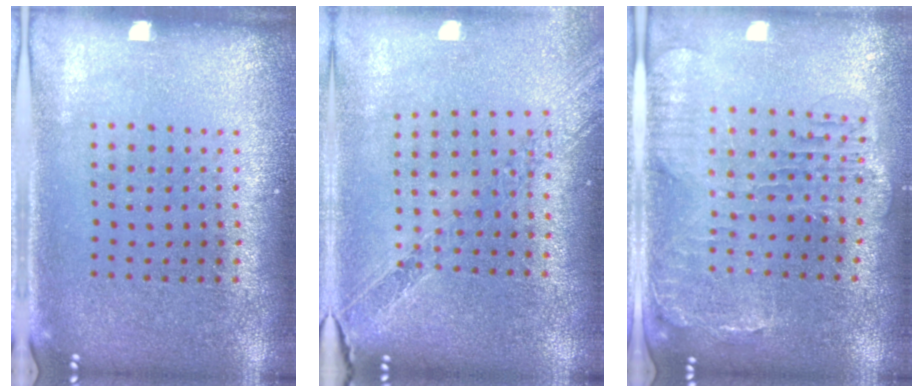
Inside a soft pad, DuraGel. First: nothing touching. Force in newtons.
{"total": 1.0, "press": 1.0, "slide": 0.0}
{"total": 1.5, "press": 1.4, "slide": 0.4}